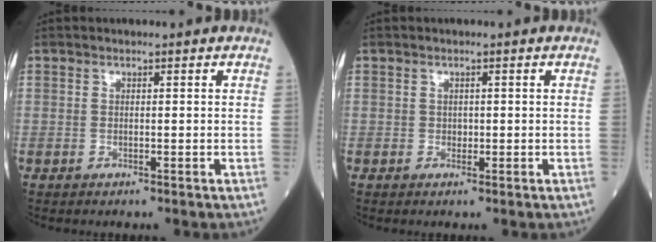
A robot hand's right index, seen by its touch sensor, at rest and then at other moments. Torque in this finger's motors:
{"motor_torque": [0.08, 0.05, 0.02, 0.01]}